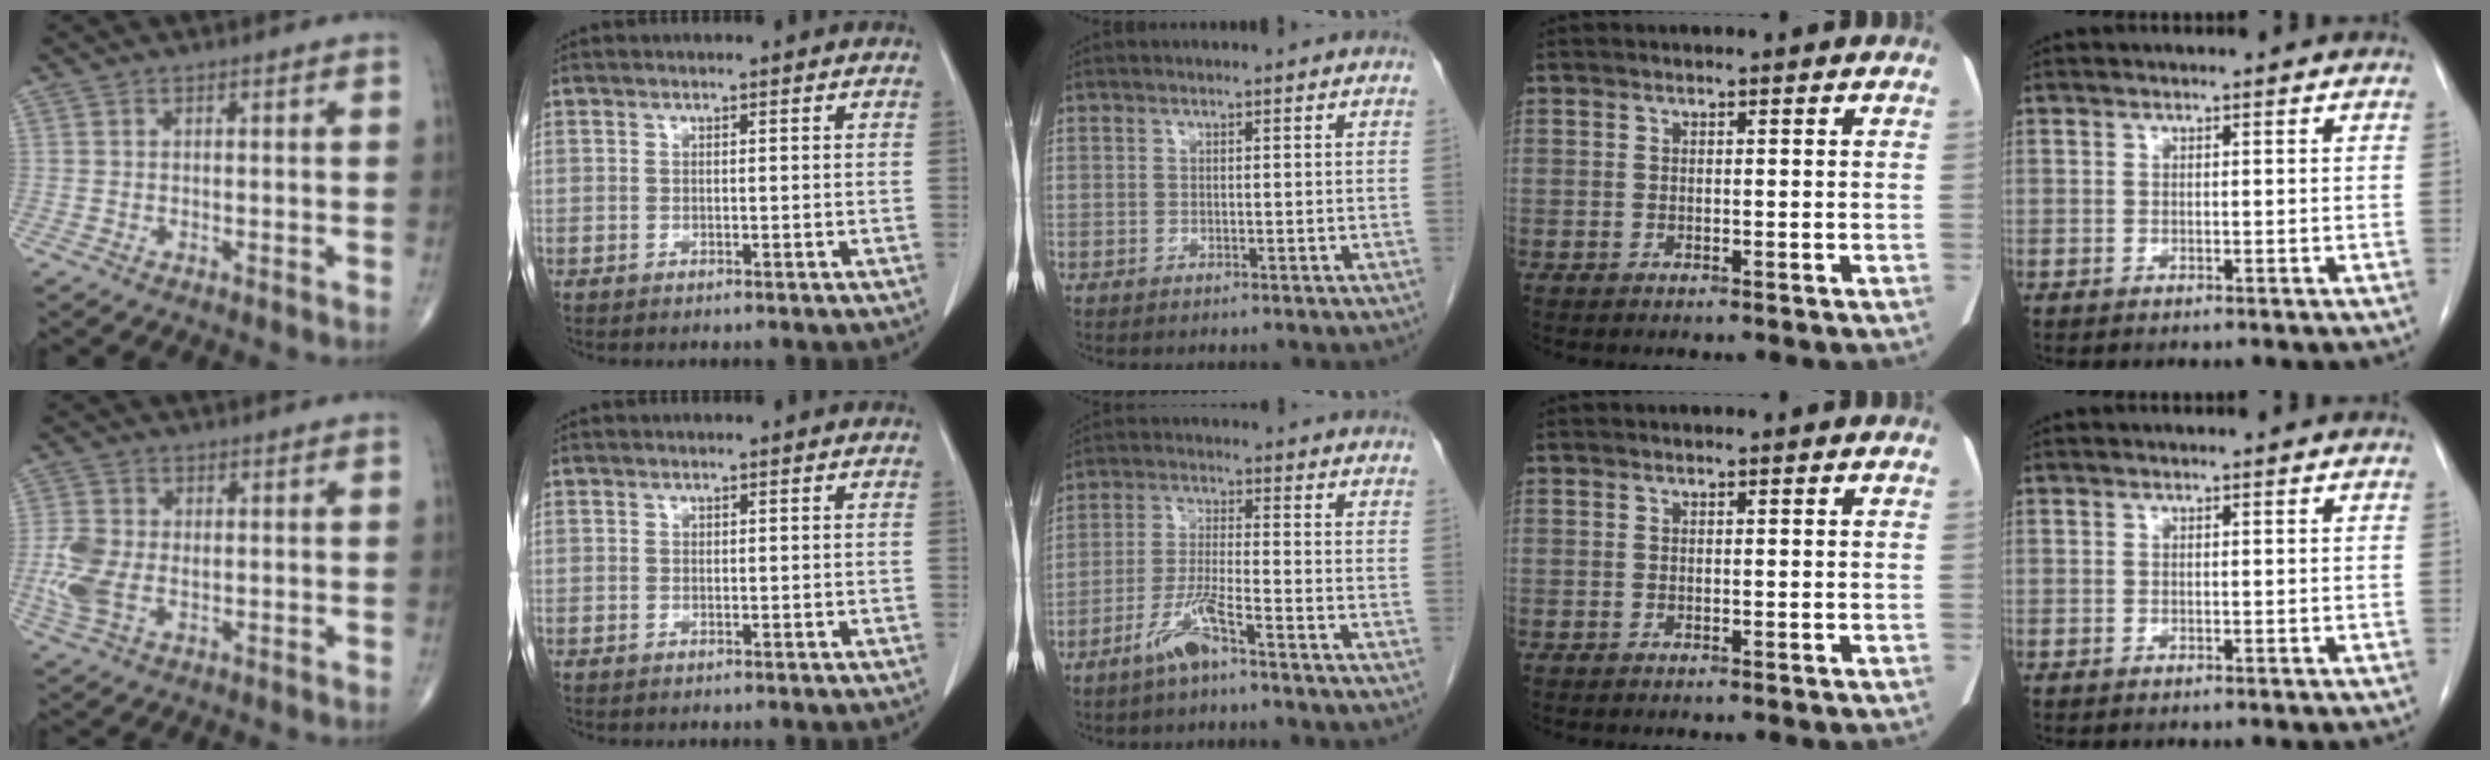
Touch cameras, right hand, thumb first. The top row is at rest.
{"thumb": {"total": 7.4, "force": [-0.6, 4.8, 5.7], "torque": [-0.139, 0.002, -0.011]}, "middle": {"total": 5.7, "force": [-4.0, -0.1, 4.0], "torque": [-0.087, -0.005, -0.083]}}